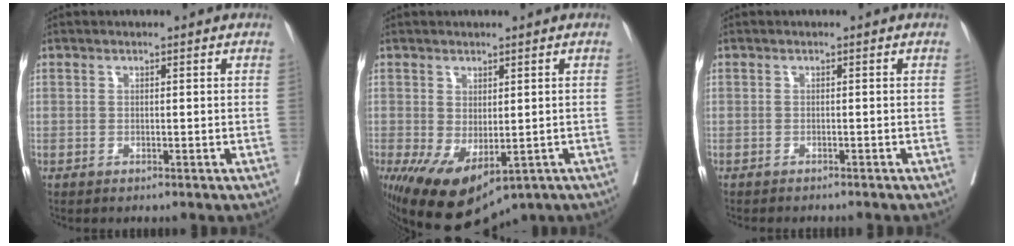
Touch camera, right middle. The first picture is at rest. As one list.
[{"total": 11.9, "force": [-5.7, 5.7, 8.7], "torque": [-0.151, -0.019, -0.071]}, {"total": 4.8, "force": [-4.4, 0.7, 1.9], "torque": [-0.018, -0.006, -0.056]}]